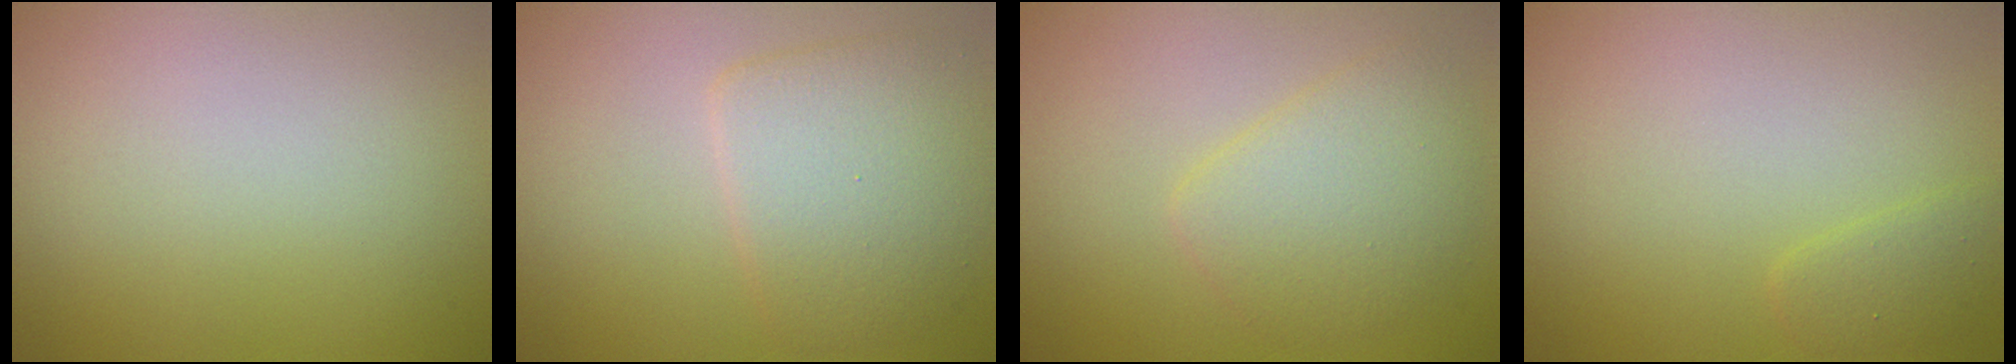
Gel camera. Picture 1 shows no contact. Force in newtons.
{"total": 4.8, "press": 4.8, "slide": 0.1}
{"total": 3.7, "press": 3.7, "slide": 0.1}
{"total": 1.3, "press": 1.3, "slide": 0.2}